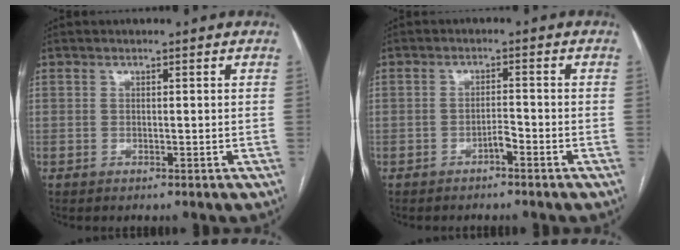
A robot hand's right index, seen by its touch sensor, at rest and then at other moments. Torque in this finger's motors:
{"motor_torque": [0.46, 0.19, 0.26, 0.06]}